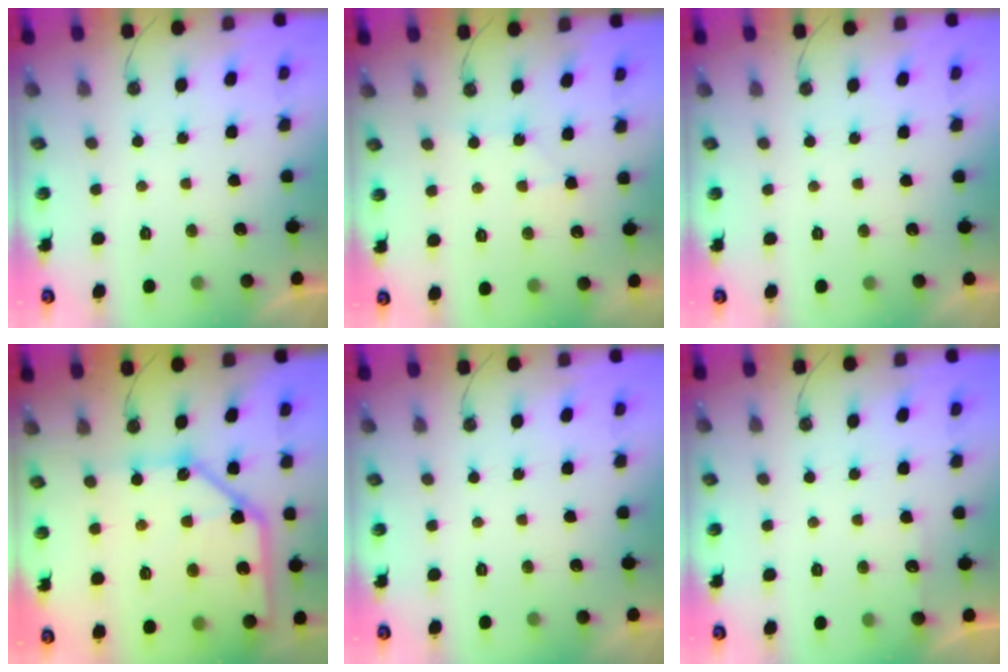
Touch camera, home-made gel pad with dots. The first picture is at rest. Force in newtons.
{"total": 4.6, "press": 4.6, "slide": 0.7}
{"total": 0.0}
{"total": 17.3, "press": 17.1, "slide": 2.2}
{"total": 0.0}
{"total": 3.2, "press": 3.2, "slide": 0.5}